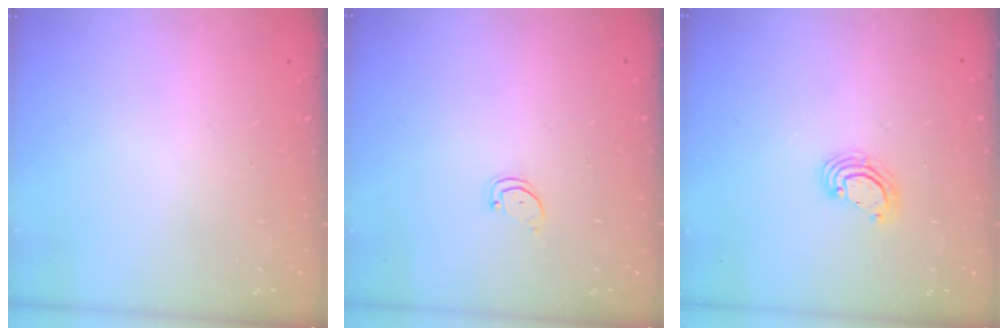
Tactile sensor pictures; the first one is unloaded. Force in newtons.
{"total": 1.5, "press": 1.5, "slide": 0.1}
{"total": 3.5, "press": 3.5, "slide": 0.2}